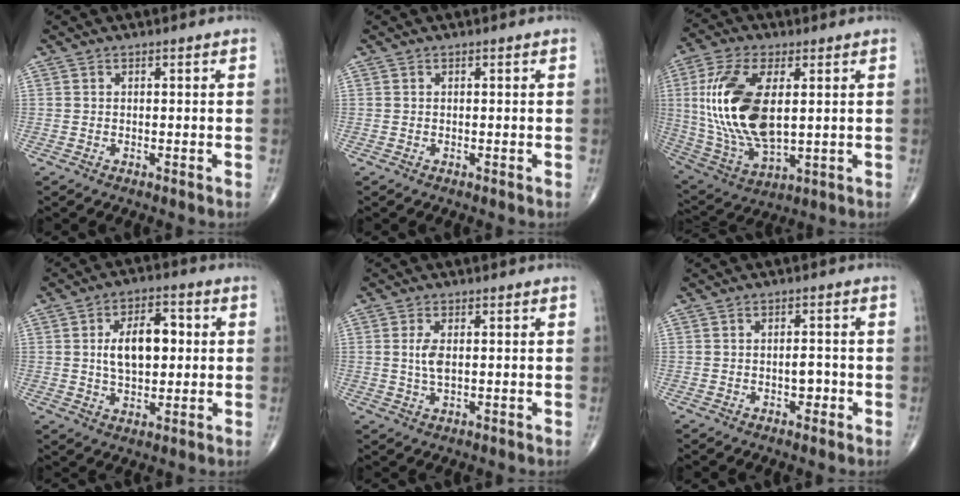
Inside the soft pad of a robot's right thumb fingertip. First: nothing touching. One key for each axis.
{"total": 0.0}
{"total": 19.6, "fx": 2.7, "fy": 9.7, "fz": 16.8, "tx": -0.353, "ty": -0.016, "tz": 0.058}
{"total": 10.8, "fx": 1.3, "fy": 6.1, "fz": 8.8, "tx": -0.125, "ty": 0.007, "tz": 0.022}
{"total": 3.5, "fx": 0.4, "fy": 1.5, "fz": 3.1, "tx": -0.068, "ty": -0.004, "tz": 0.011}
{"total": 2.7, "fx": -0.8, "fy": 1.6, "fz": 2.0, "tx": -0.015, "ty": 0.008, "tz": -0.011}